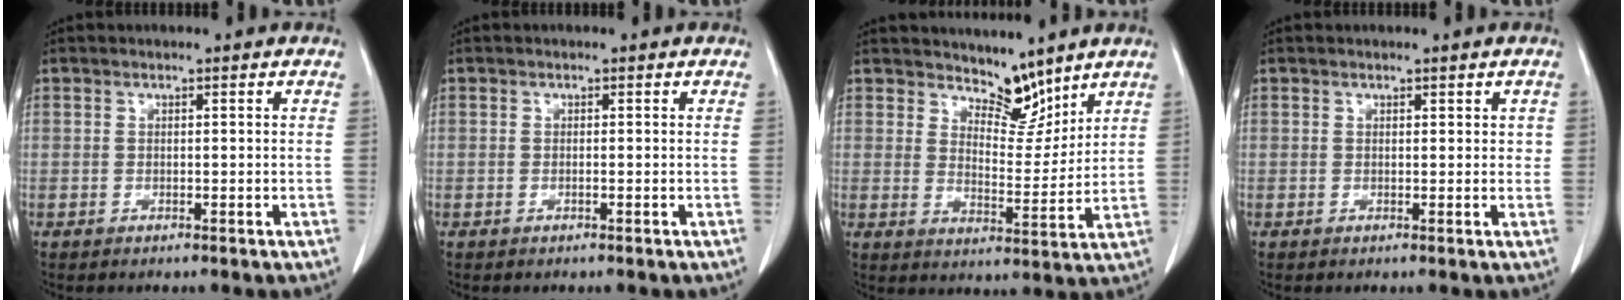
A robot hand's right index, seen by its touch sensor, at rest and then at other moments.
{"total": 0.0}
{"total": 6.3, "force": [5.6, 2.3, 1.8], "torque": [-0.024, -0.008, 0.101]}
{"total": 1.3, "force": [0.7, 0.8, 0.7], "torque": [0.001, 0.000, 0.008]}